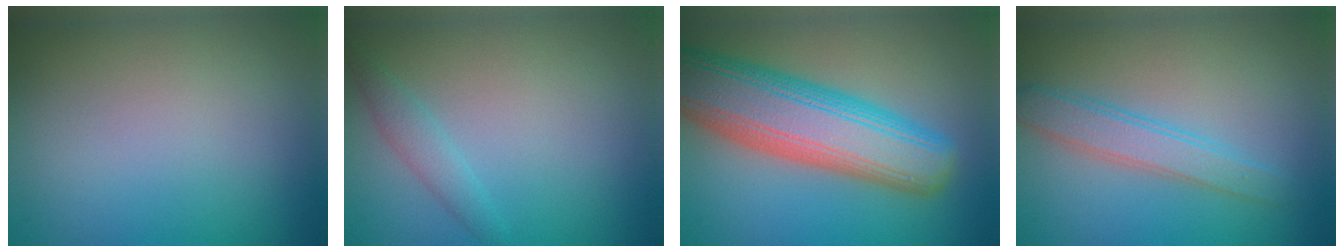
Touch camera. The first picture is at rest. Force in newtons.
{"total": 1.5, "press": 1.5, "slide": 0.0}
{"total": 10.8, "press": 10.8, "slide": 0.4}
{"total": 2.8, "press": 2.8, "slide": 0.2}